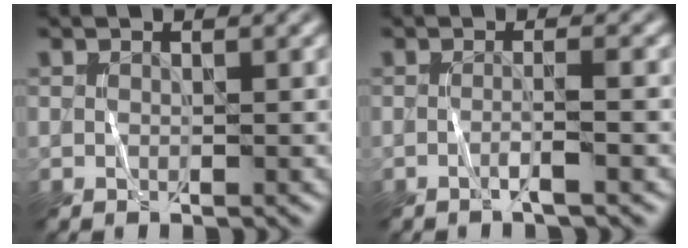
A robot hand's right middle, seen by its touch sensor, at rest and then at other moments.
{"total": 1.5, "force": [-0.6, 0.1, 1.4], "torque": [-0.019, 0.006, -0.018]}